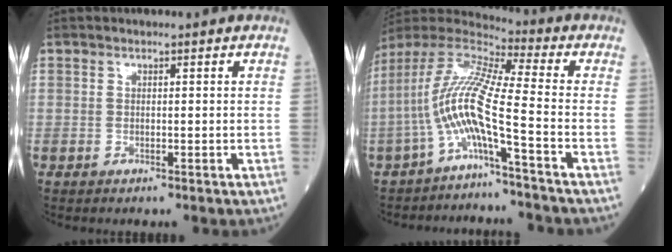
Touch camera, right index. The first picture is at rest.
{"total": 11.5, "force": [-4.2, -0.4, 10.8], "torque": [-0.226, 0.015, -0.089]}